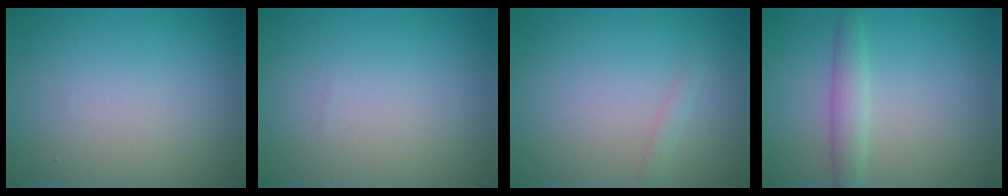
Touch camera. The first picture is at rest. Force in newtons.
{"total": 0.0}
{"total": 0.7, "press": 0.7, "slide": 0.1}
{"total": 2.2, "press": 2.2, "slide": 0.0}